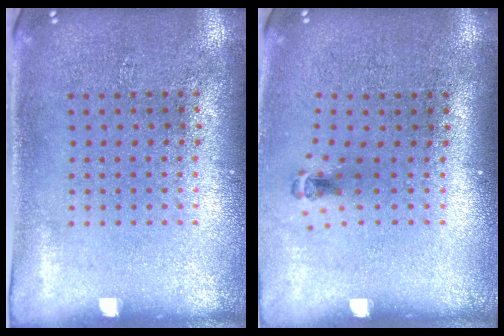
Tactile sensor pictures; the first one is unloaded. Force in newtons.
{"total": 0.6, "press": 0.4, "slide": 0.5}